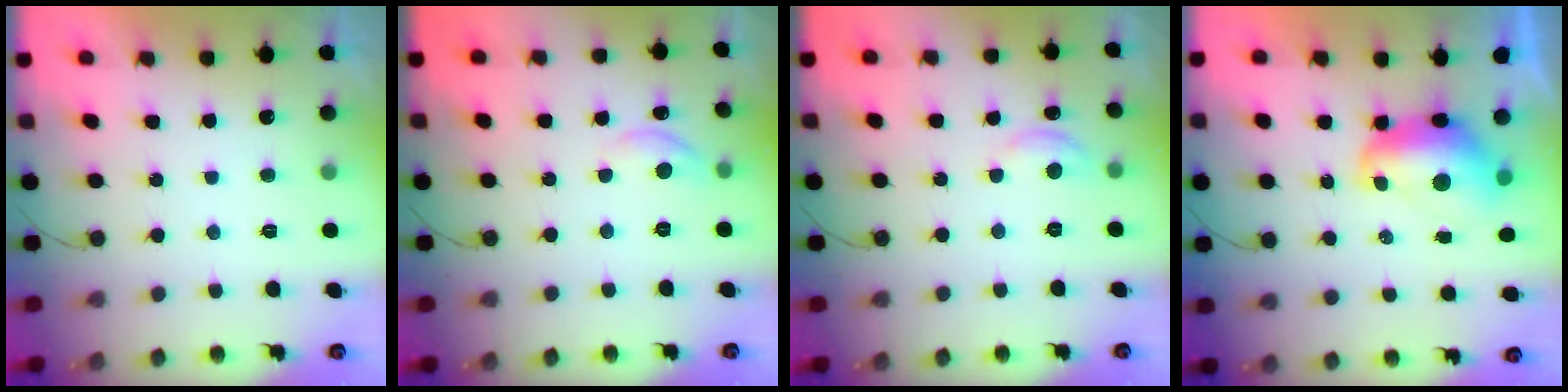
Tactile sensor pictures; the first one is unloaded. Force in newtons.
{"total": 5.3, "press": 5.3, "slide": 0.7}
{"total": 4.5, "press": 4.5, "slide": 0.5}
{"total": 9.6, "press": 9.5, "slide": 0.9}